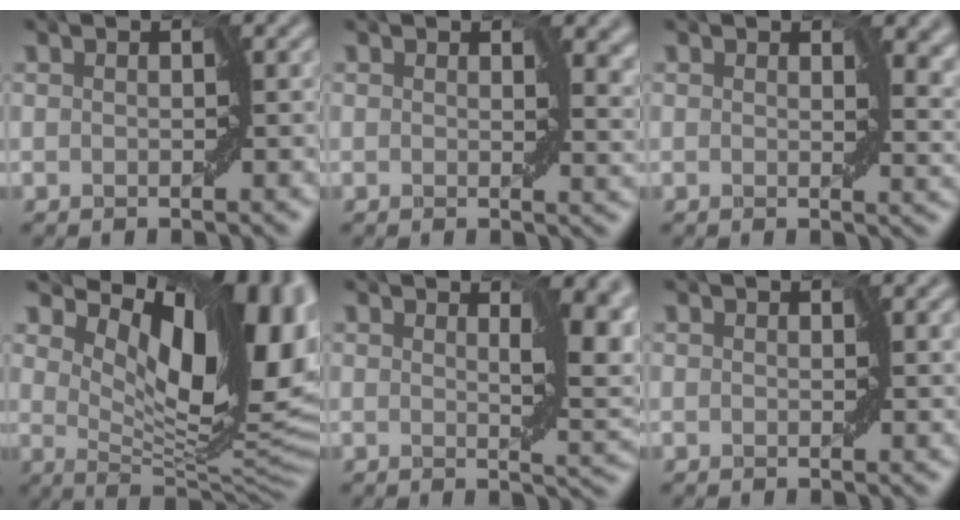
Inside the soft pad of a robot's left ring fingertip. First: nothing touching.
{"total": 4.3, "force": [1.2, 2.8, 3.1], "torque": [-0.026, -0.002, 0.007]}
{"total": 5.1, "force": [1.3, 3.3, 3.6], "torque": [-0.032, -0.003, 0.009]}
{"total": 14.6, "force": [5.2, 6.7, 11.9], "torque": [-0.161, -0.008, 0.092]}
{"total": 7.1, "force": [1.2, 3.3, 6.2], "torque": [-0.082, -0.004, 0.017]}
{"total": 1.0, "force": [0.4, 0.5, 0.7], "torque": [-0.010, -0.003, 0.002]}